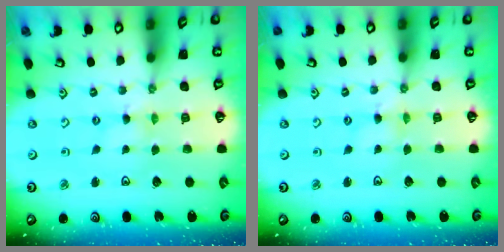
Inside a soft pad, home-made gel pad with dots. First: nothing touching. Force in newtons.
{"total": 1.5, "press": 1.5, "slide": 0.3}